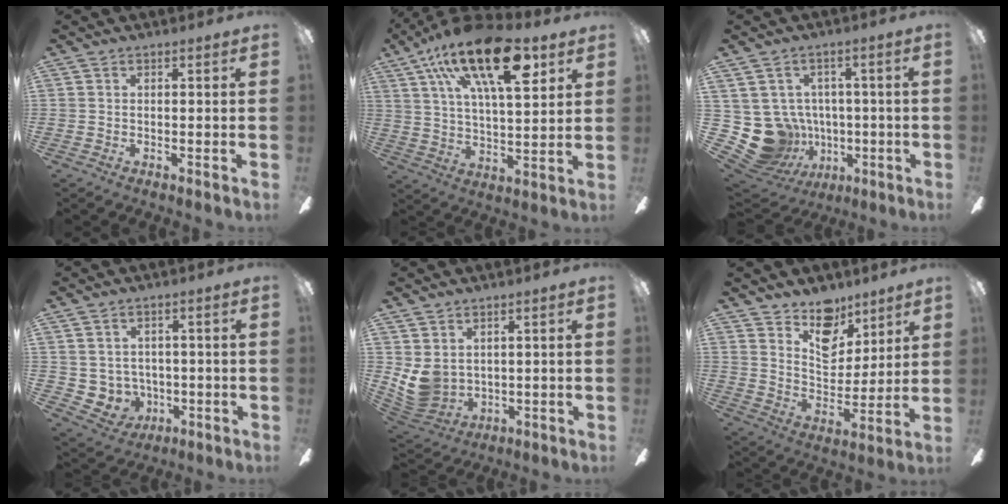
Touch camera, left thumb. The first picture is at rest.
{"total": 23.2, "force": [12.0, 8.9, 17.8], "torque": [-0.285, -0.049, 0.189]}
{"total": 13.5, "force": [-3.1, 12.0, 5.2], "torque": [-0.143, 0.008, -0.040]}
{"total": 4.5, "force": [0.6, 4.4, 0.6], "torque": [-0.043, -0.010, 0.014]}
{"total": 6.7, "force": [1.0, 5.6, 3.7], "torque": [-0.107, -0.015, 0.020]}
{"total": 11.5, "force": [8.7, 6.6, 3.5], "torque": [-0.050, -0.065, 0.166]}